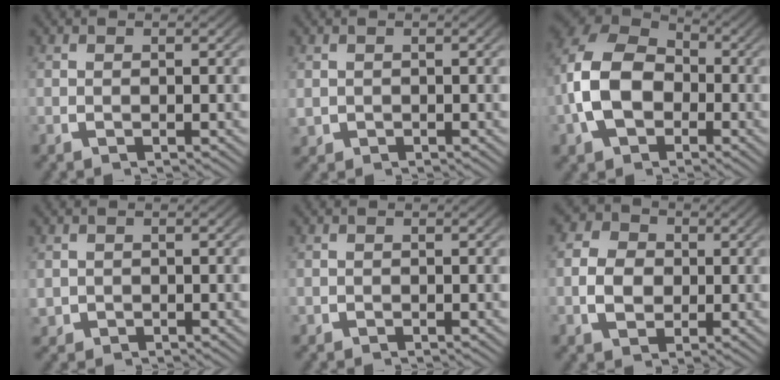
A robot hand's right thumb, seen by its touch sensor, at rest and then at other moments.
{"total": 1.6, "force": [0.0, 1.5, 0.5], "torque": [-0.015, -0.010, 0.008]}
{"total": 12.2, "force": [-0.7, 9.2, 8.0], "torque": [-0.183, -0.030, 0.002]}
{"total": 1.9, "force": [0.0, 1.8, 0.5], "torque": [-0.019, -0.015, 0.008]}
{"total": 0.6, "force": [0.1, 0.6, 0.1], "torque": [-0.001, -0.006, 0.004]}
{"total": 6.2, "force": [0.2, 5.2, 3.4], "torque": [-0.064, -0.017, 0.006]}